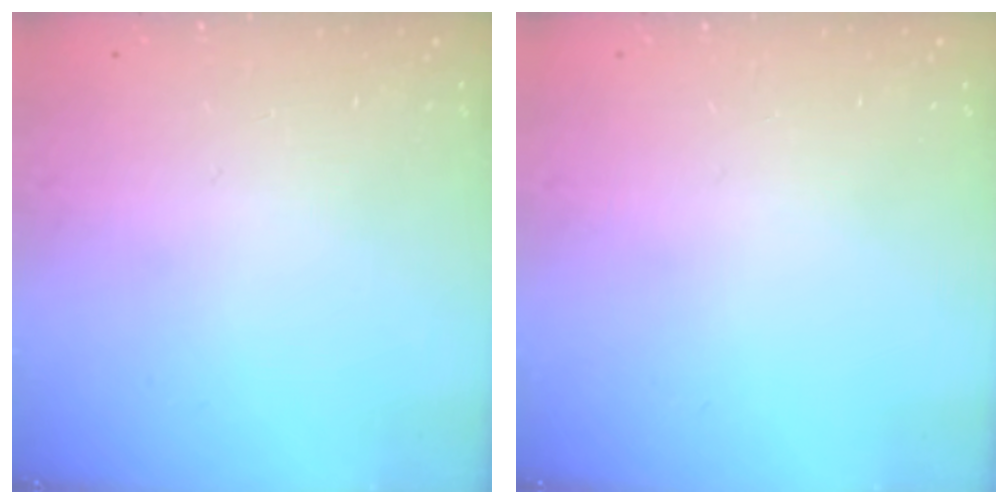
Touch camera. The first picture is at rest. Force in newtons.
{"total": 0.0}